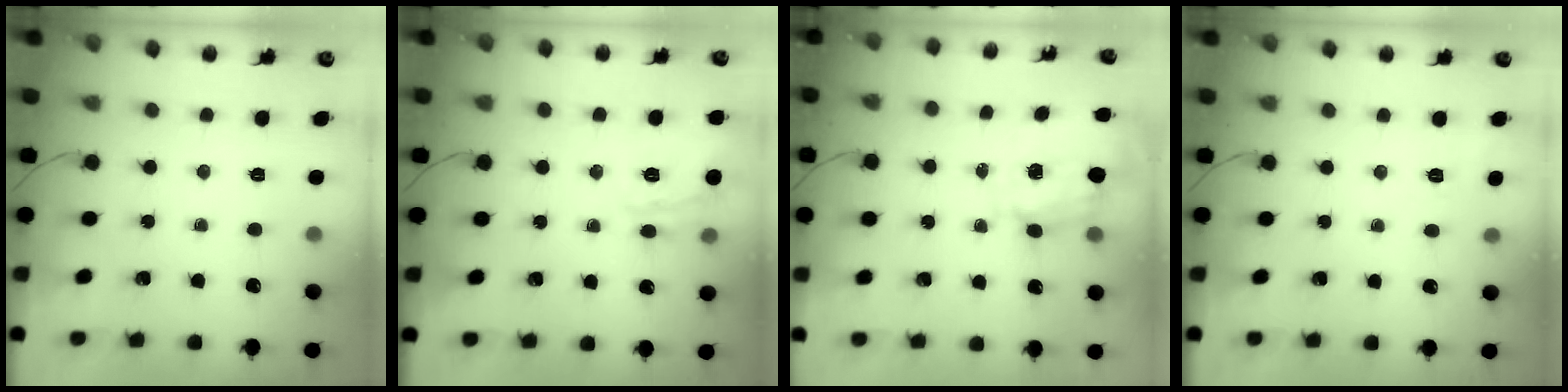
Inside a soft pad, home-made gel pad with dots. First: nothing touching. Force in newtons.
{"total": 5.1, "press": 5.0, "slide": 0.8}
{"total": 2.8, "press": 2.6, "slide": 1.1}
{"total": 2.3, "press": 0.9, "slide": 2.1}